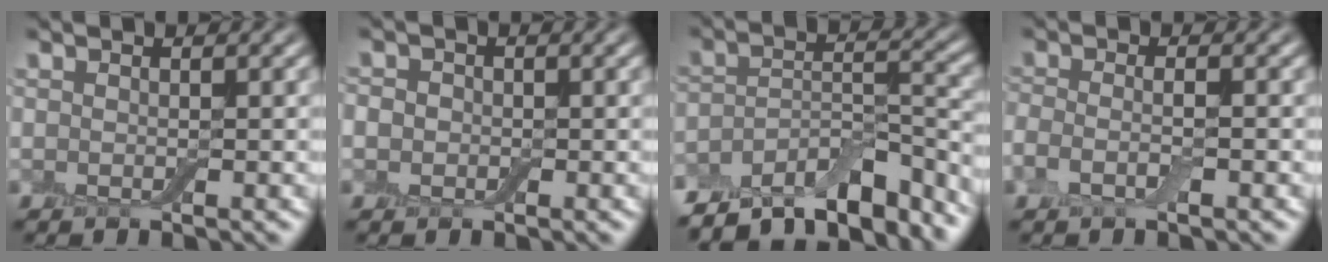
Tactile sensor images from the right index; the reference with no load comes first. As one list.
[{"total": 1.7, "force": [-0.2, 1.6, 0.5], "torque": [0.005, 0.007, -0.020]}, {"total": 9.6, "force": [-8.1, 3.1, 4.1], "torque": [-0.065, 0.003, -0.134]}, {"total": 1.9, "force": [-1.0, 0.5, 1.5], "torque": [-0.039, -0.001, -0.028]}]